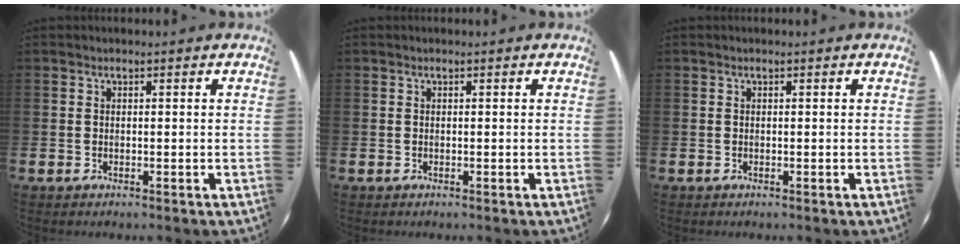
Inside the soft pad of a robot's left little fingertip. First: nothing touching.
{"total": 0.0}
{"total": 0.0}